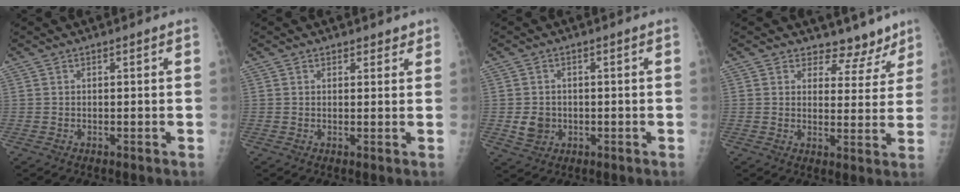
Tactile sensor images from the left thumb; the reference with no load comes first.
{"total": 1.7, "force": [1.3, 1.1, 0.1], "torque": [0.021, -0.006, 0.010]}
{"total": 4.0, "force": [-0.5, 3.5, 1.8], "torque": [-0.017, 0.002, -0.002]}
{"total": 6.9, "force": [5.6, 3.9, 0.4], "torque": [0.031, -0.042, 0.067]}